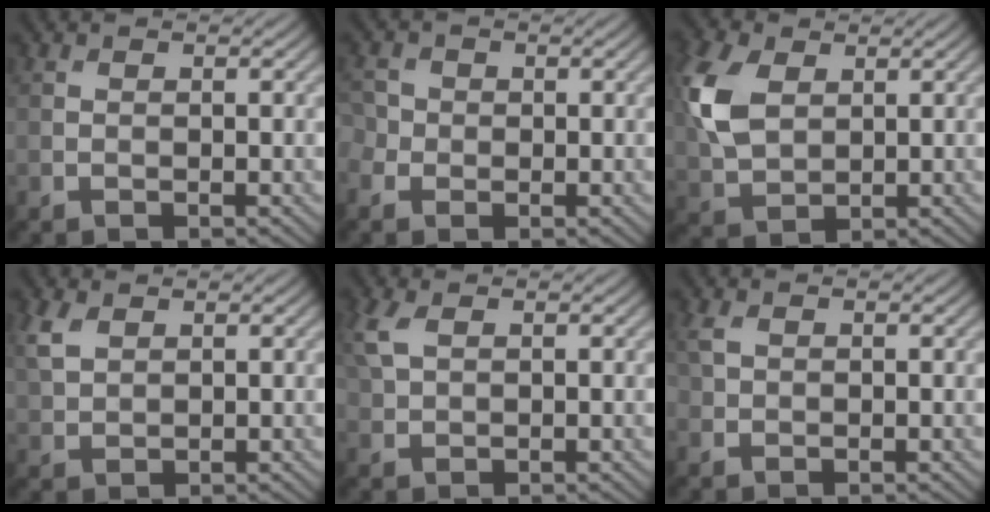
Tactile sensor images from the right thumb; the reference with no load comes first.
{"total": 2.3, "force": [-0.5, 2.1, 0.8], "torque": [-0.026, -0.002, -0.013]}
{"total": 8.3, "force": [2.4, 5.5, 5.8], "torque": [-0.173, 0.012, 0.048]}
{"total": 3.4, "force": [1.8, 2.0, 2.1], "torque": [-0.061, 0.006, 0.040]}
{"total": 3.9, "force": [1.5, 2.3, 2.8], "torque": [-0.086, 0.011, 0.032]}
{"total": 1.9, "force": [0.5, 1.4, 1.1], "torque": [-0.032, 0.002, 0.010]}